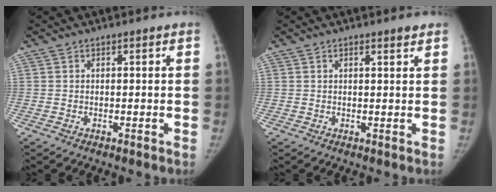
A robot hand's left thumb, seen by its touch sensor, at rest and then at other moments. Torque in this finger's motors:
{"motor_torque": [0.31, 0.10, 0.21, -0.60, 0.09]}